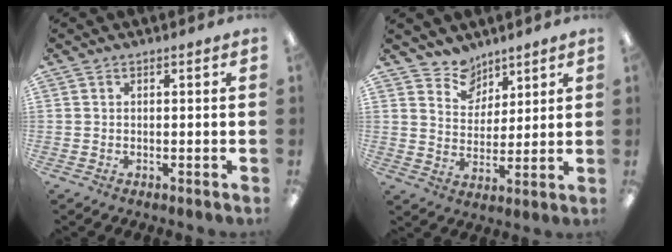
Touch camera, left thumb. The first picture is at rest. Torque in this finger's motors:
{"motor_torque": [-0.06, -0.04, -0.10, -0.10, -0.05]}